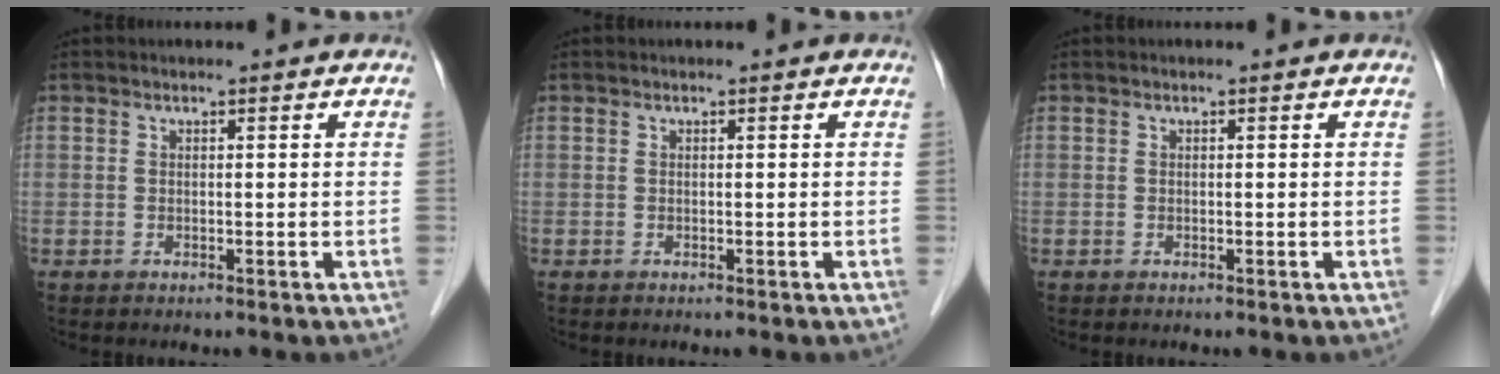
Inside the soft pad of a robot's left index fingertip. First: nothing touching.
{"total": 0.0}
{"total": 0.0}